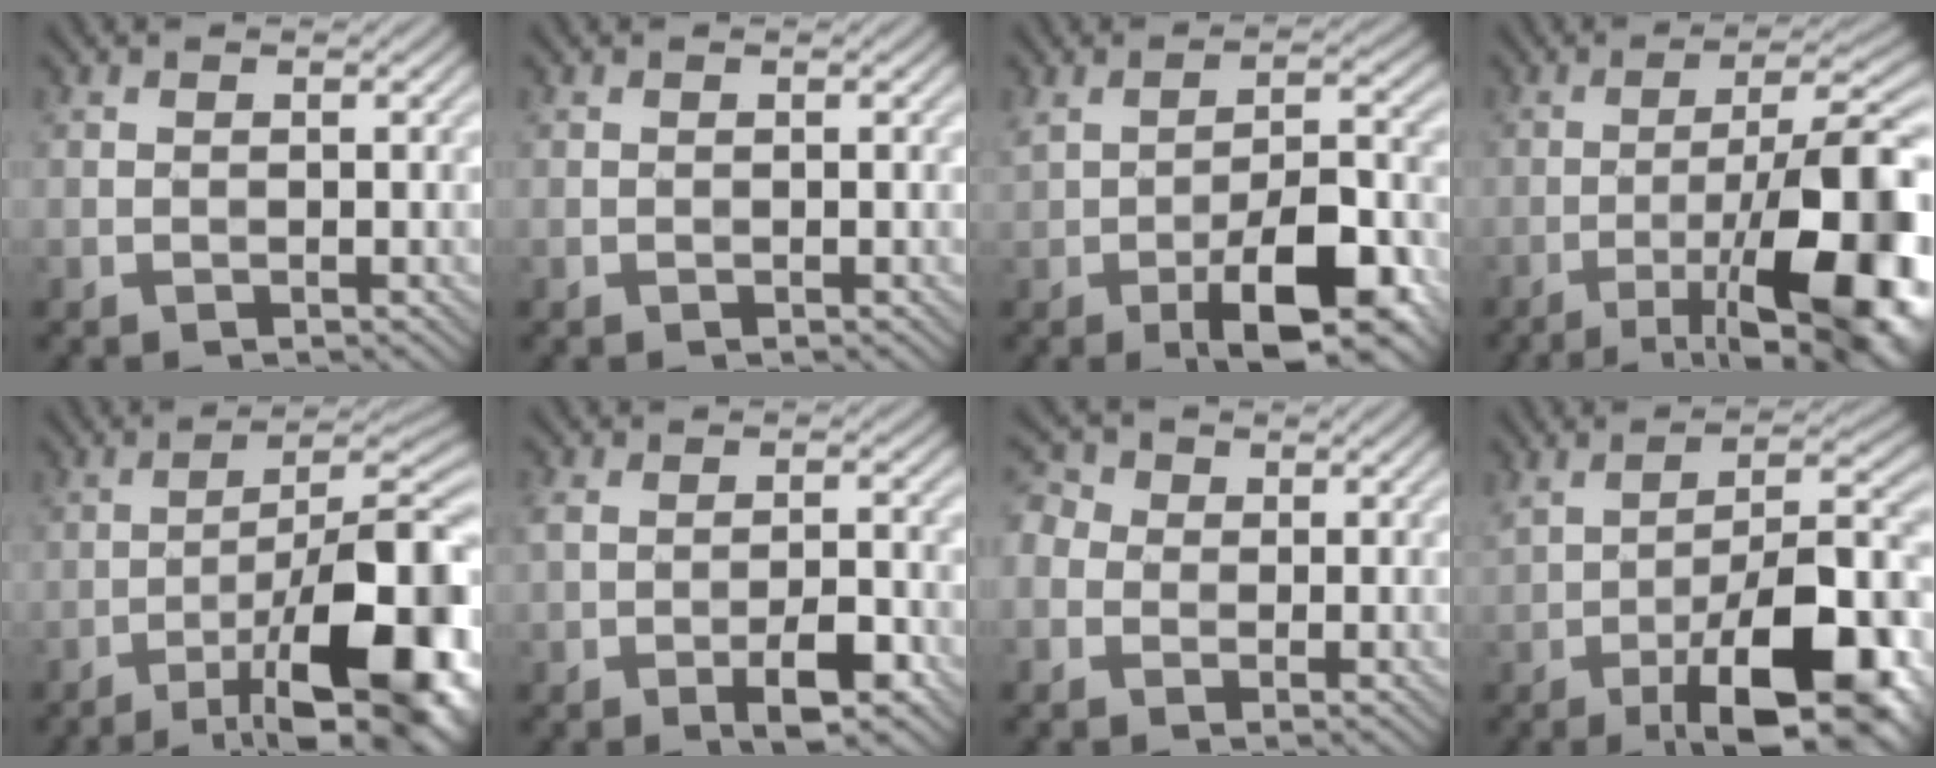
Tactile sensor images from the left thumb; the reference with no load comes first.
{"total": 0.0}
{"total": 10.0, "force": [-3.7, 3.6, 8.6], "torque": [-0.144, -0.004, -0.058]}
{"total": 16.7, "force": [-6.6, 4.7, 14.6], "torque": [-0.207, 0.009, -0.095]}
{"total": 18.0, "force": [-8.1, 5.5, 15.0], "torque": [-0.208, 0.006, -0.122]}
{"total": 5.7, "force": [-2.5, 2.5, 4.5], "torque": [-0.085, 0.000, -0.047]}
{"total": 3.6, "force": [-0.6, 3.2, 1.6], "torque": [-0.055, 0.006, -0.016]}
{"total": 14.8, "force": [-5.9, 4.6, 12.8], "torque": [-0.200, 0.004, -0.093]}